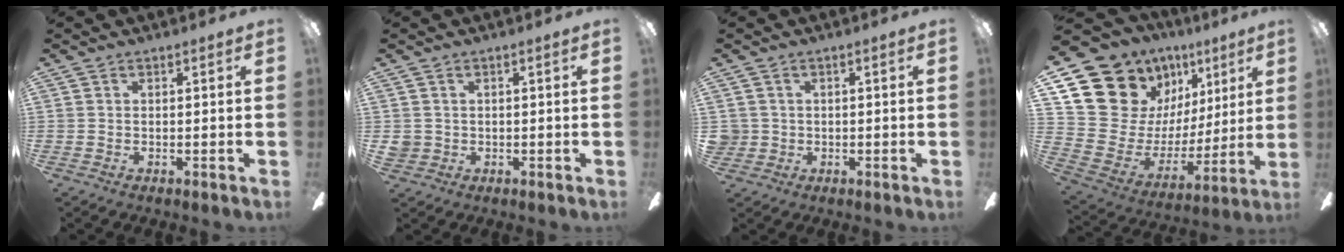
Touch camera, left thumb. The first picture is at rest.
{"total": 2.2, "force": [0.4, 2.1, 0.4], "torque": [-0.010, 0.005, 0.006]}
{"total": 2.6, "force": [0.3, 2.6, 0.1], "torque": [-0.009, 0.006, 0.006]}
{"total": 15.9, "force": [9.9, 11.6, 4.4], "torque": [-0.089, -0.082, 0.211]}